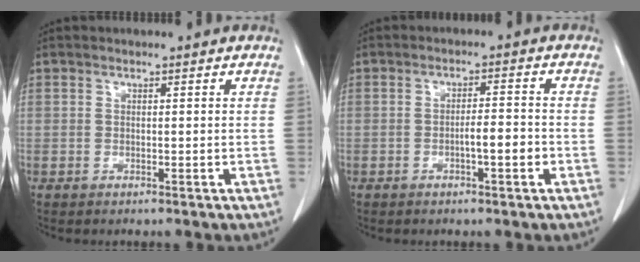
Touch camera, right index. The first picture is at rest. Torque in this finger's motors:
{"motor_torque": [0.69, -0.38, 0.29, 0.06]}